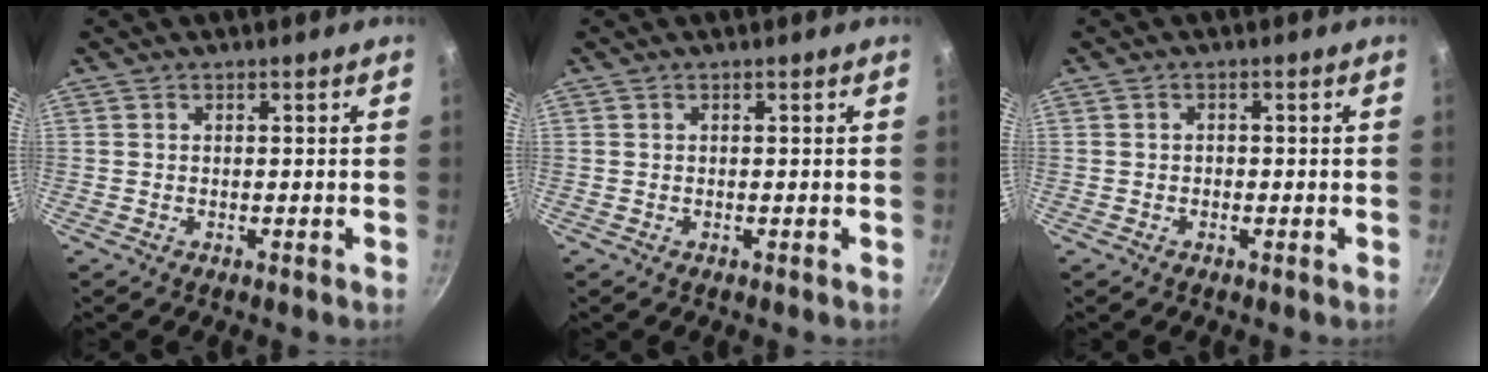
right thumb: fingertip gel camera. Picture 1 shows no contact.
{"total": 0.0}
{"total": 0.7, "force": [-0.3, 0.6, 0.2], "torque": [-0.001, 0.002, -0.004]}